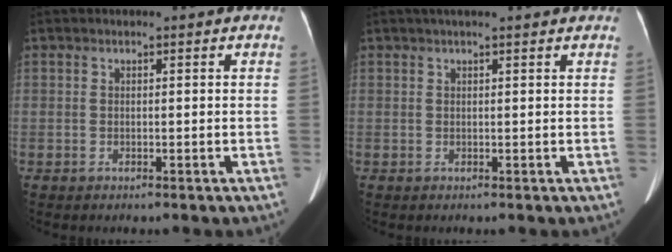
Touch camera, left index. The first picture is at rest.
{"total": 5.7, "force": [4.7, 0.4, 3.1], "torque": [-0.045, 0.032, 0.062]}